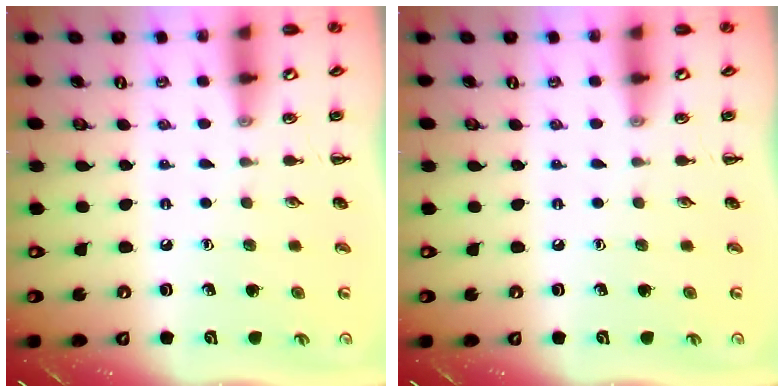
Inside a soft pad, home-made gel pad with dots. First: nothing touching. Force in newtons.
{"total": 0.0}